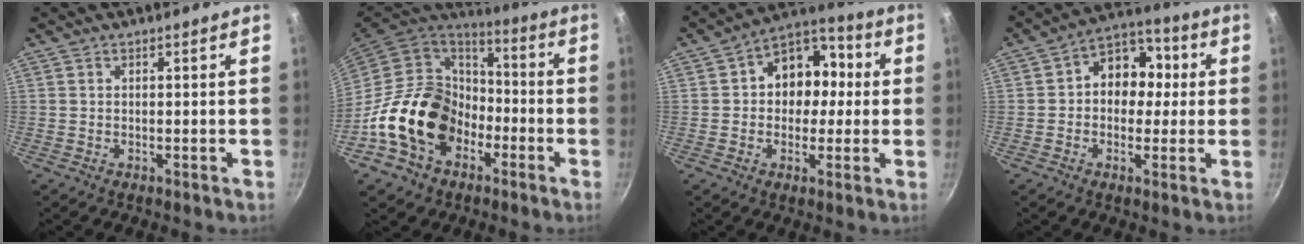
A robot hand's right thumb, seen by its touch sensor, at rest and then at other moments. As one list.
[{"total": 20.8, "force": [-6.7, 15.8, 11.7], "torque": [-0.184, 0.060, -0.114]}, {"total": 12.6, "force": [0.8, 10.1, 7.5], "torque": [-0.048, 0.033, -0.005]}, {"total": 11.0, "force": [0.8, 8.8, 6.5], "torque": [-0.037, 0.027, -0.006]}]